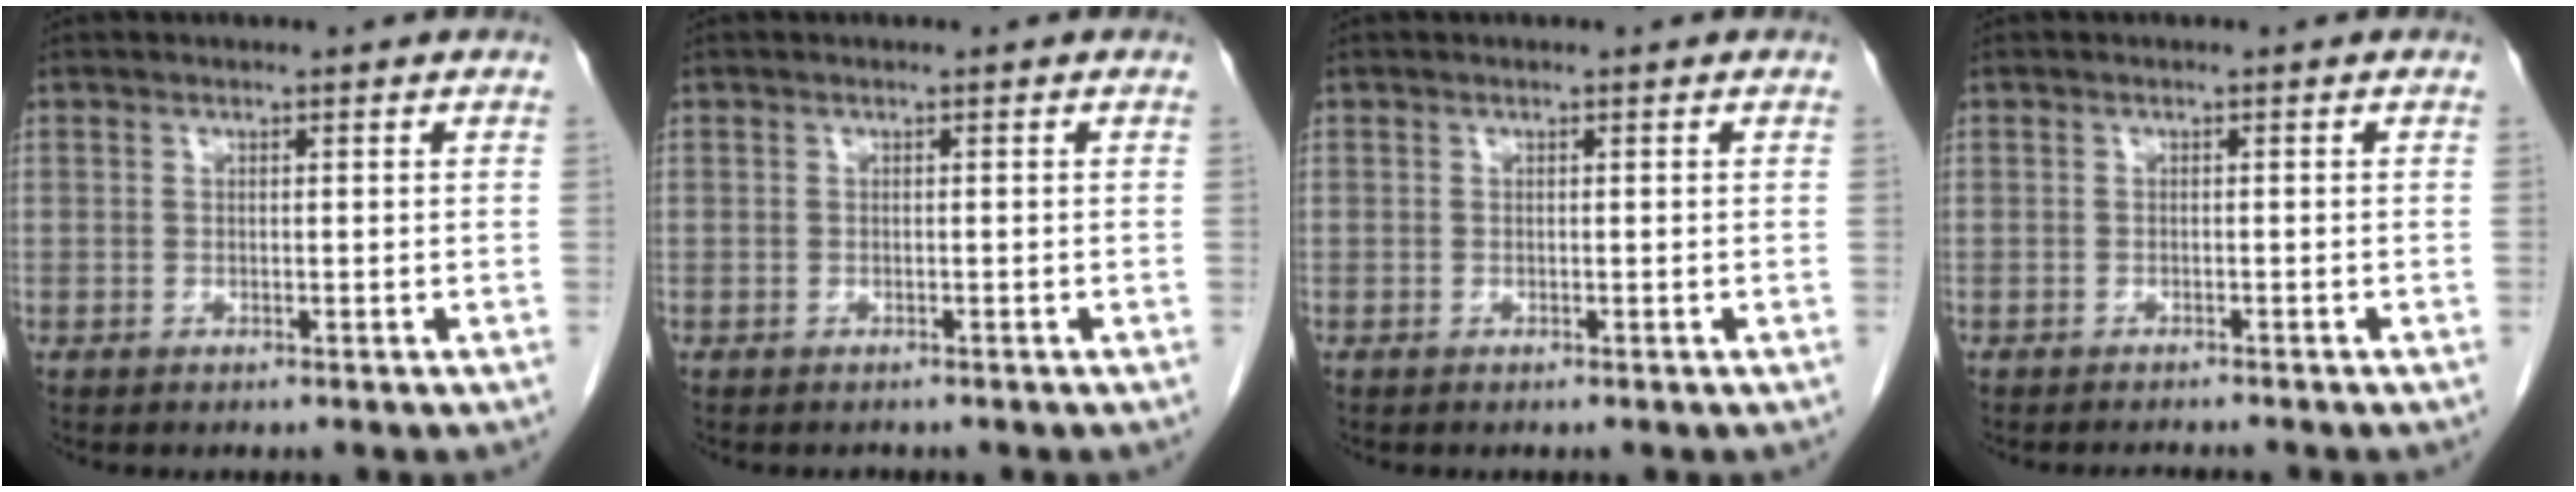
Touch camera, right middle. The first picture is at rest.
{"total": 0.5, "force": [-0.5, 0.2, 0.0], "torque": [-0.006, 0.000, -0.009]}
{"total": 0.0}
{"total": 1.9, "force": [-1.9, -0.2, 0.4], "torque": [-0.003, -0.004, -0.024]}